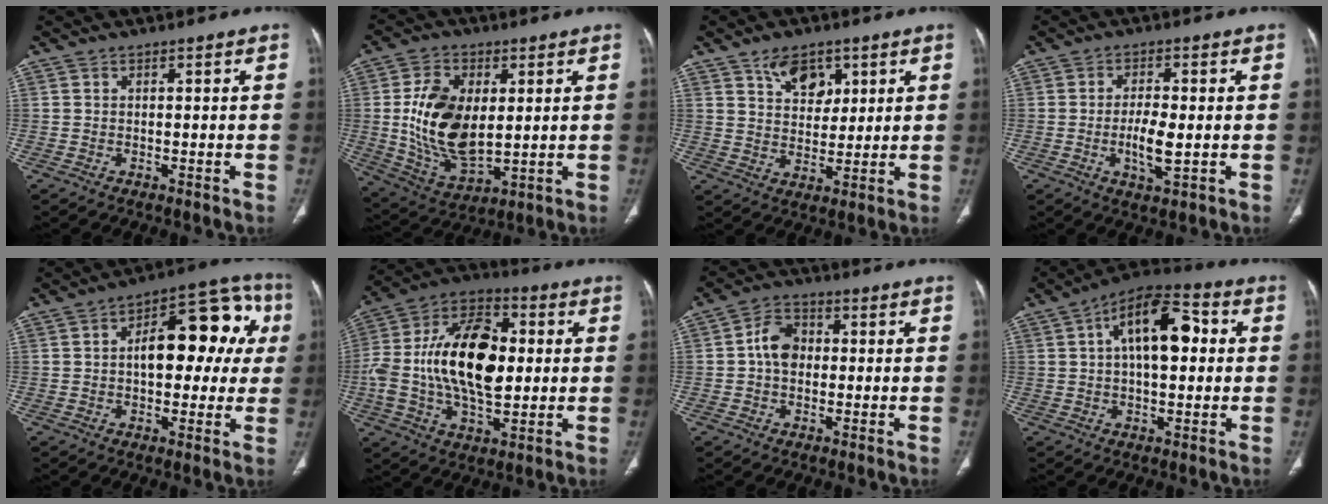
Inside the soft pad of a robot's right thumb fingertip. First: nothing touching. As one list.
[{"total": 15.4, "force": [1.7, 9.0, 12.4], "torque": [-0.216, -0.016, 0.043]}, {"total": 7.9, "force": [4.3, 5.2, 4.2], "torque": [-0.039, -0.025, 0.075]}, {"total": 5.8, "force": [-0.8, 1.9, 5.4], "torque": [-0.102, -0.007, -0.014]}, {"total": 17.4, "force": [2.6, 9.1, 14.6], "torque": [-0.153, 0.040, 0.030]}, {"total": 22.4, "force": [0.9, 12.4, 18.6], "torque": [-0.335, 0.018, 0.012]}, {"total": 6.2, "force": [0.1, 4.7, 4.0], "torque": [-0.054, 0.016, -0.008]}, {"total": 14.6, "force": [2.9, 7.3, 12.3], "torque": [-0.182, 0.026, 0.038]}]